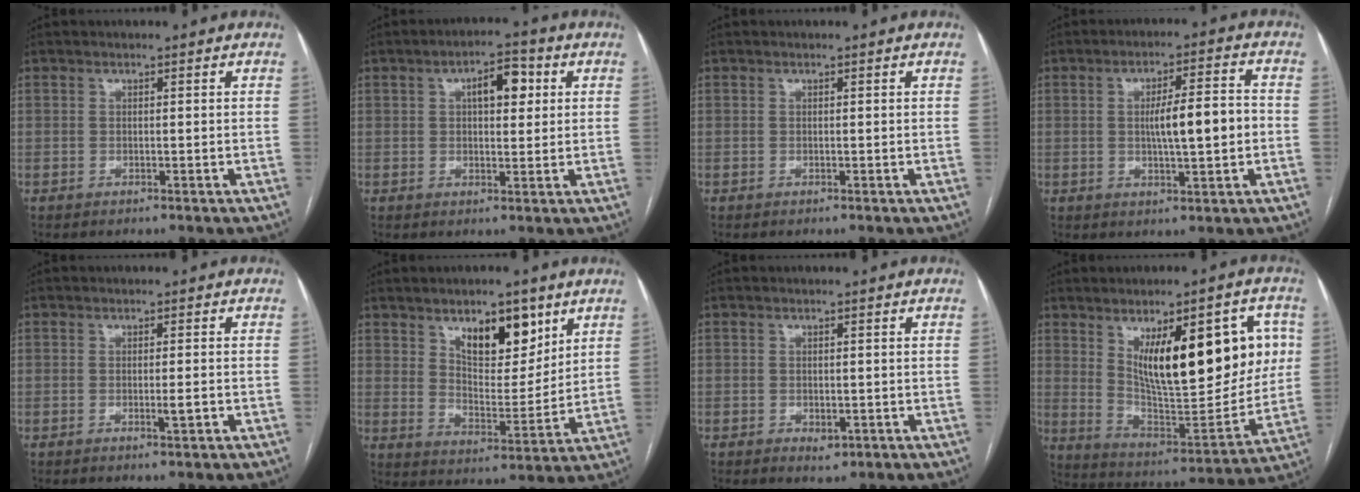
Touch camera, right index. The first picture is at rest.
{"total": 5.9, "force": [1.8, 2.5, 5.1], "torque": [-0.079, 0.017, 0.029]}
{"total": 0.0}
{"total": 8.2, "force": [-0.4, 1.2, 8.1], "torque": [-0.131, 0.013, -0.005]}
{"total": 1.8, "force": [-0.7, -0.1, 1.7], "torque": [-0.032, -0.004, -0.010]}
{"total": 10.4, "force": [6.1, 4.3, 7.2], "torque": [-0.115, -0.005, 0.109]}
{"total": 1.9, "force": [-0.8, 1.2, 1.3], "torque": [-0.015, 0.000, -0.004]}
{"total": 21.7, "force": [6.3, 6.5, 19.7], "torque": [-0.292, -0.001, 0.109]}